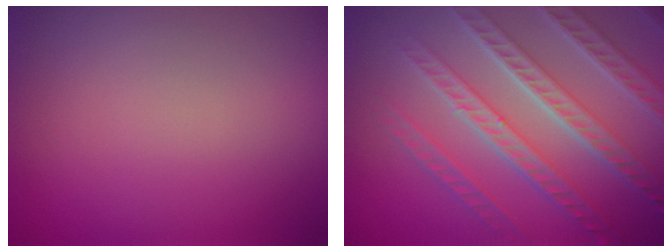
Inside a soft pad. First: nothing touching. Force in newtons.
{"total": 7.8, "press": 5.6, "slide": 5.4}